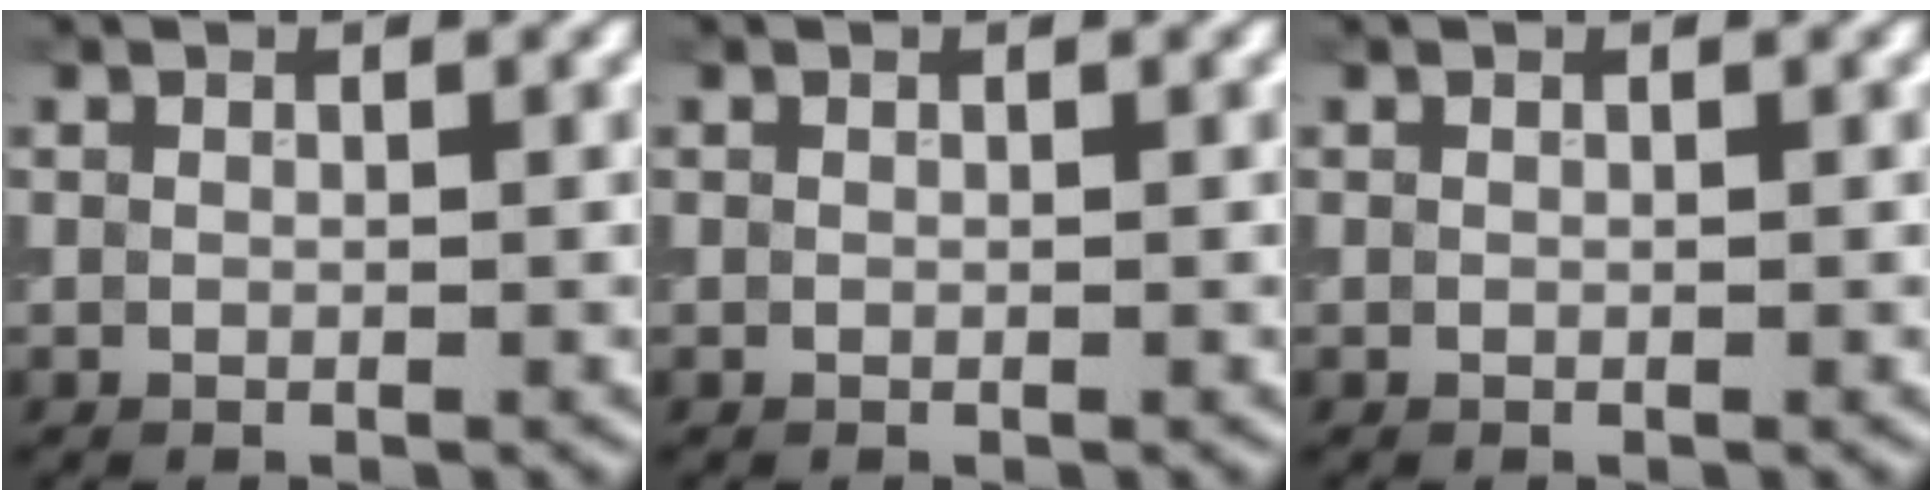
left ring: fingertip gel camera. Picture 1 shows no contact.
{"total": 0.0}
{"total": 0.0}